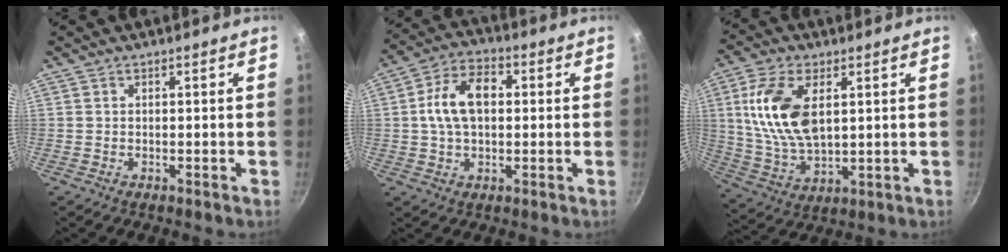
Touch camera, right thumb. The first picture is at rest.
{"total": 10.9, "force": [1.2, 7.0, 8.3], "torque": [-0.129, 0.023, 0.009]}
{"total": 14.6, "force": [3.6, 7.8, 11.9], "torque": [-0.226, -0.012, 0.076]}